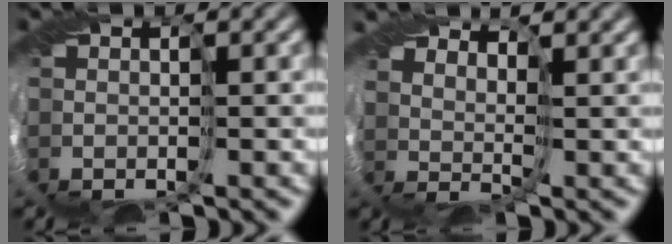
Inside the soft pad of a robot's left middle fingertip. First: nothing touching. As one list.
[{"total": 3.9, "force": [3.0, 1.3, 2.2], "torque": [-0.050, 0.002, 0.046]}]